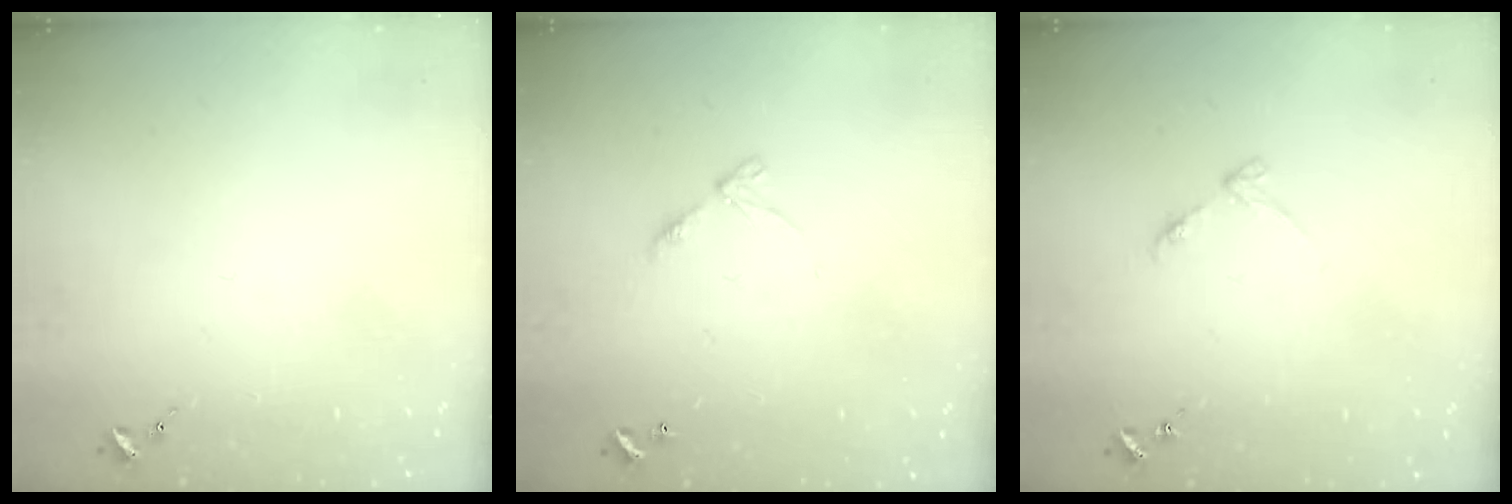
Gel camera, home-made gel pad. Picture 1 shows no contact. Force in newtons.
{"total": 6.1, "press": 6.0, "slide": 0.6}
{"total": 4.0, "press": 4.0, "slide": 0.6}